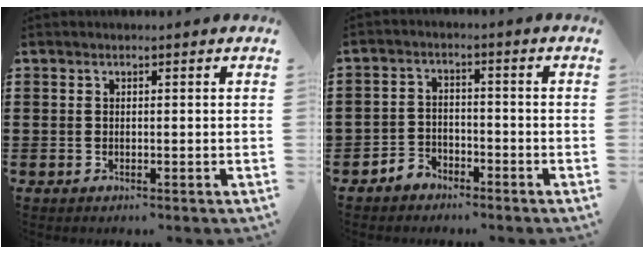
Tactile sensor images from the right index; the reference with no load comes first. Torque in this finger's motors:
{"motor_torque": [0.72, -0.15, 0.83, 0.21]}